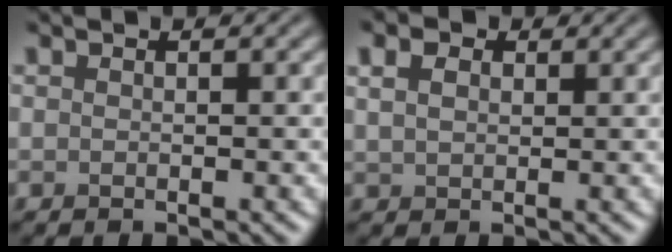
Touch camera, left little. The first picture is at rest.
{"total": 2.4, "force": [1.1, 1.6, 1.4], "torque": [-0.030, 0.003, 0.019]}